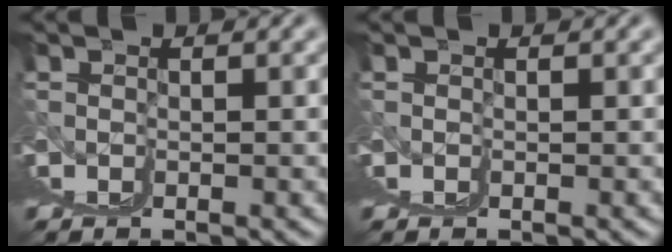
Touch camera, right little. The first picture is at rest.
{"total": 0.0}